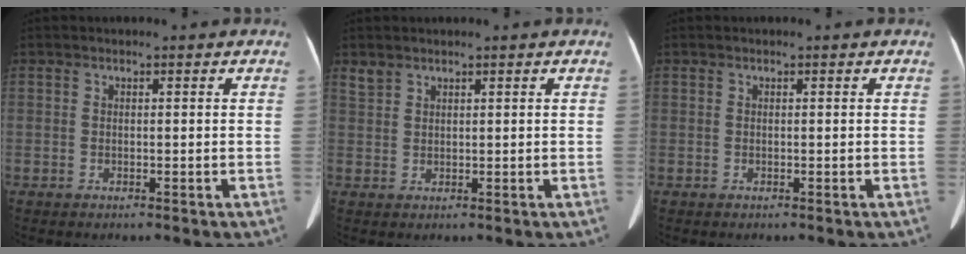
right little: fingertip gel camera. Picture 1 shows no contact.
{"total": 1.2, "force": [1.1, 0.4, 0.0], "torque": [-0.001, 0.006, 0.024]}
{"total": 0.0}